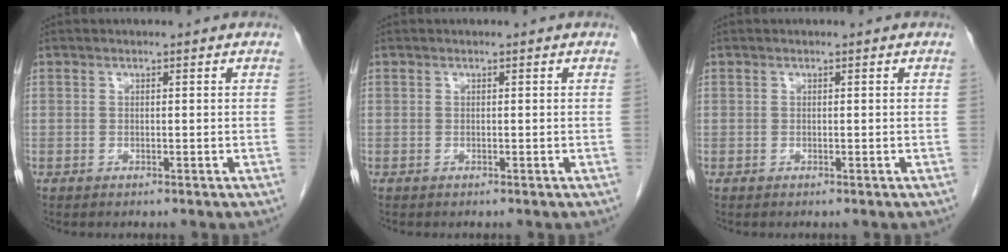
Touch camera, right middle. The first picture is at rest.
{"total": 0.0}
{"total": 0.0}